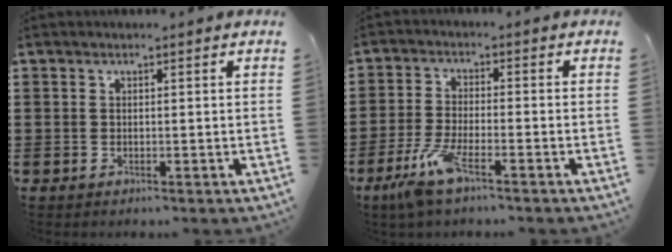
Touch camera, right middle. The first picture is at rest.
{"total": 6.3, "force": [-4.0, 1.2, 4.7], "torque": [-0.115, -0.015, -0.078]}